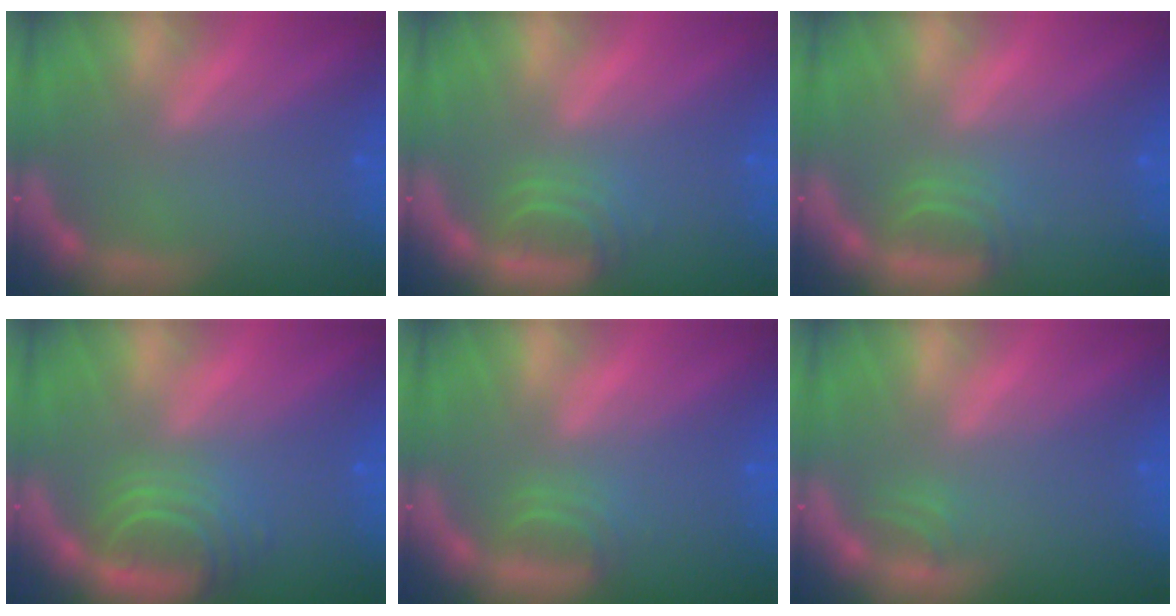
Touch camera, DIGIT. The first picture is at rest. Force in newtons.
{"total": 2.9}
{"total": 2.5}
{"total": 5.5}
{"total": 1.9}
{"total": 0.9}